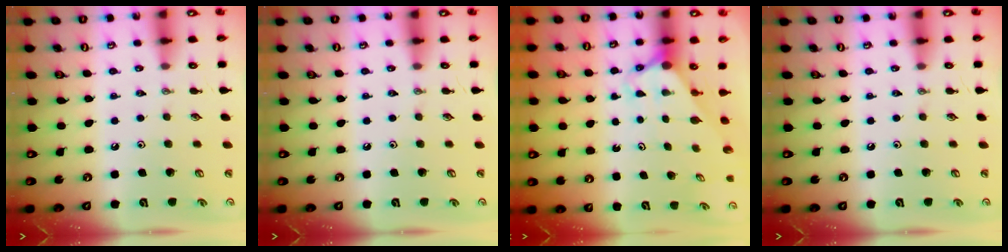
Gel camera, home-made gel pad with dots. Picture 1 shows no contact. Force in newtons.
{"total": 0.0}
{"total": 2.8, "press": 2.8, "slide": 0.0}
{"total": 0.0}